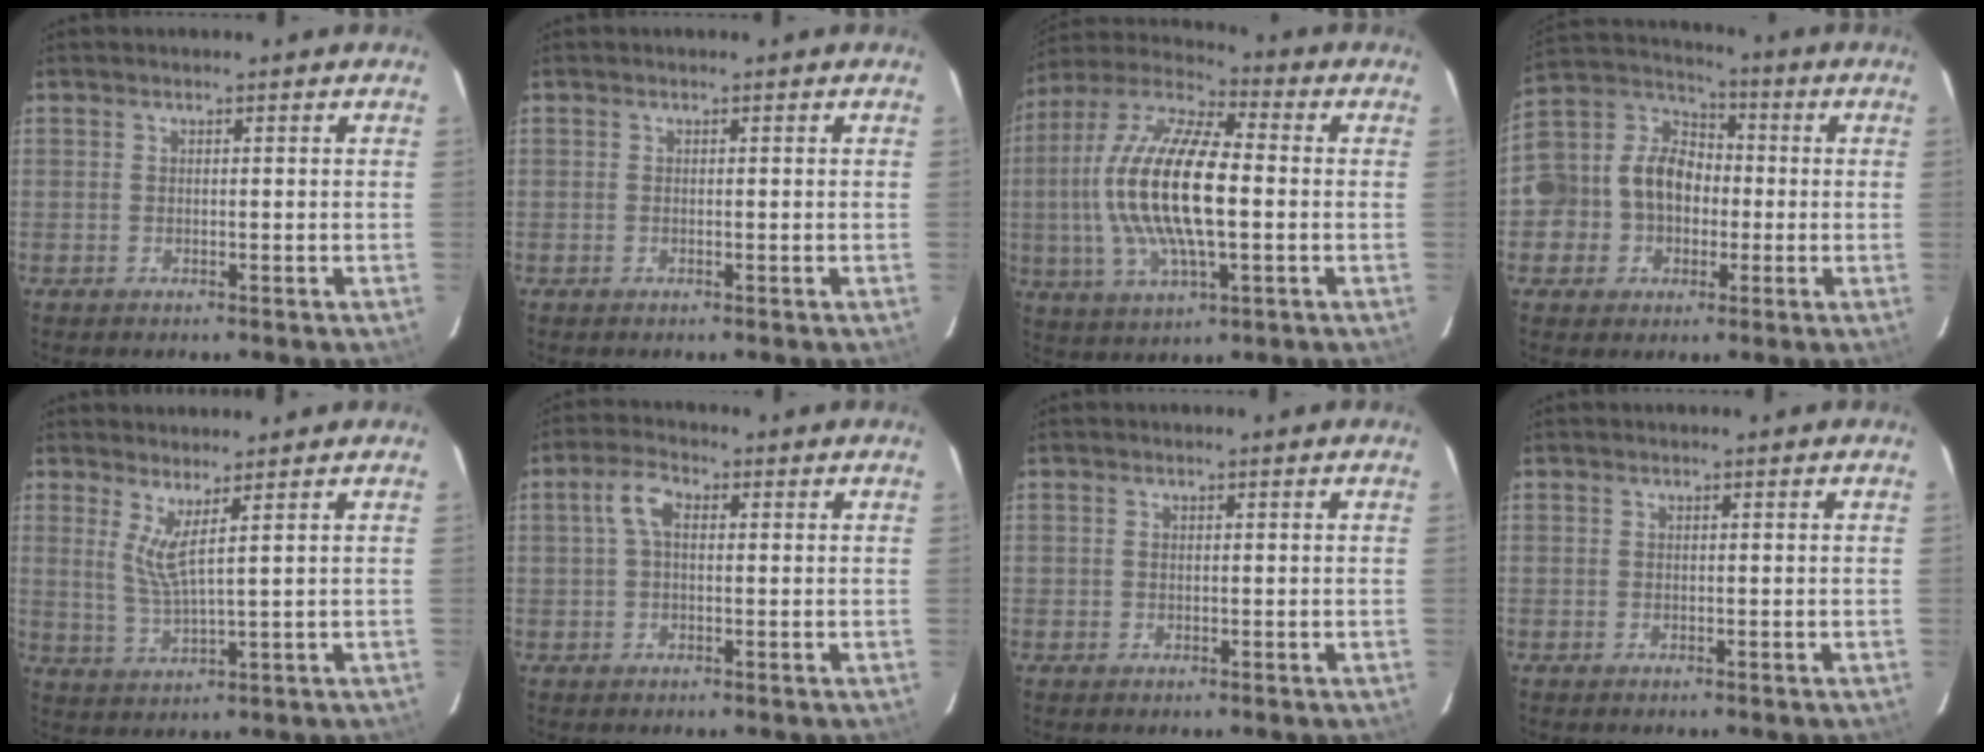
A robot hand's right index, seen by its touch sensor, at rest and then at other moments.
{"total": 0.0}
{"total": 19.4, "force": [-0.7, 6.7, 18.2], "torque": [-0.359, 0.002, -0.018]}
{"total": 15.2, "force": [-2.5, 13.6, 6.3], "torque": [-0.173, 0.055, -0.041]}
{"total": 4.4, "force": [2.5, -0.4, 3.5], "torque": [-0.075, -0.016, 0.049]}
{"total": 4.3, "force": [0.7, 2.3, 3.5], "torque": [-0.073, 0.015, 0.013]}
{"total": 0.7, "force": [0.1, 0.6, 0.3], "torque": [-0.003, 0.001, 0.001]}
{"total": 0.0}